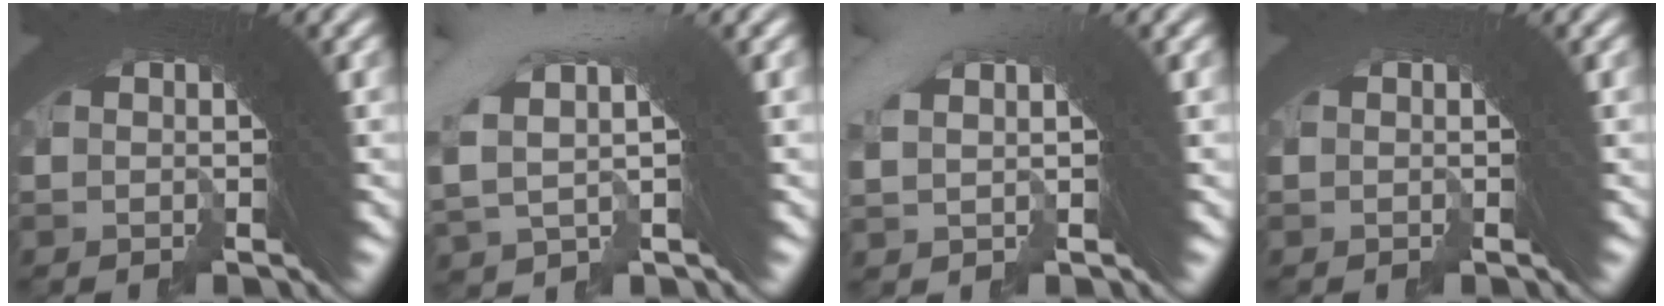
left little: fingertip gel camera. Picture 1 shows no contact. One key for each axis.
{"total": 4.7, "fx": 1.9, "fy": 2.6, "fz": 3.5, "tx": -0.058, "ty": 0.037, "tz": 0.022}
{"total": 1.7, "fx": 1.1, "fy": 0.5, "fz": 1.3, "tx": -0.017, "ty": 0.032, "tz": 0.016}
{"total": 1.0, "fx": -0.7, "fy": -0.2, "fz": -0.6, "tx": 0.018, "ty": 0.007, "tz": -0.015}